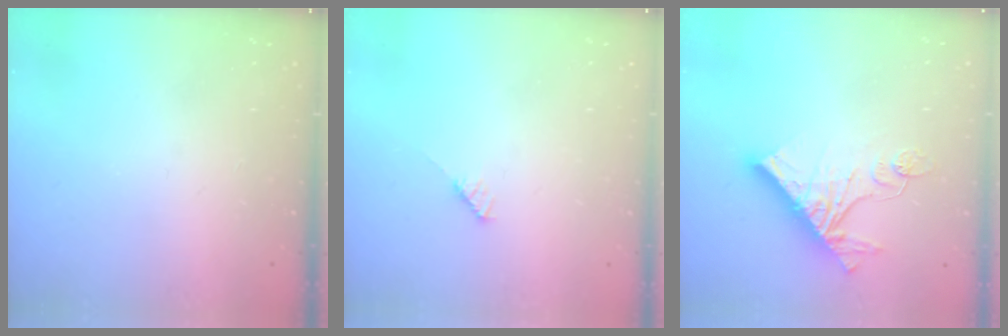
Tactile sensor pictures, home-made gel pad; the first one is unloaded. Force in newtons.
{"total": 3.0, "press": 3.0, "slide": 0.2}
{"total": 12.9, "press": 12.9, "slide": 1.0}